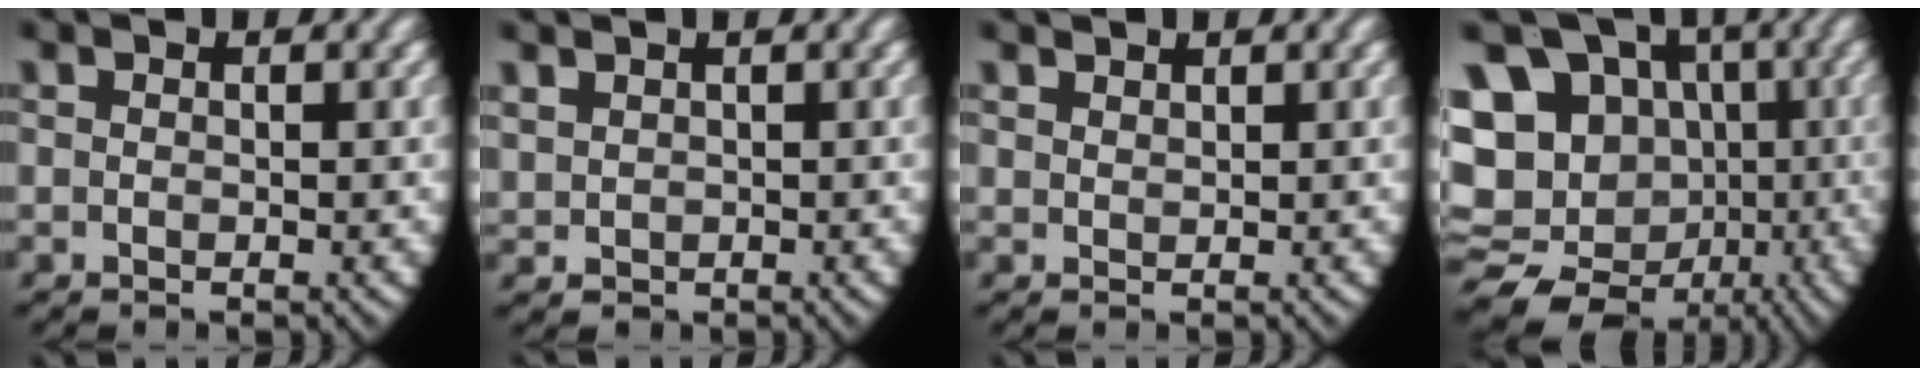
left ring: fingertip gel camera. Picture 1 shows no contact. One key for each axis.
{"total": 1.6, "fx": 0.6, "fy": 1.4, "fz": 0.5, "tx": -0.025, "ty": -0.015, "tz": 0.028}
{"total": 1.2, "fx": 1.2, "fy": -0.3, "fz": 0.0, "tx": 0.002, "ty": -0.004, "tz": 0.030}
{"total": 20.4, "fx": -3.1, "fy": 17.4, "fz": 10.2, "tx": -0.239, "ty": -0.088, "tz": -0.038}